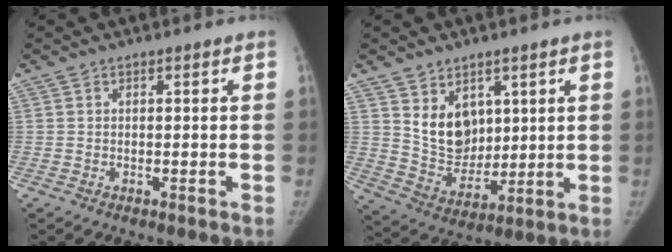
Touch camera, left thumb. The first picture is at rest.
{"total": 9.8, "force": [4.1, 7.2, 5.1], "torque": [-0.056, -0.039, 0.094]}